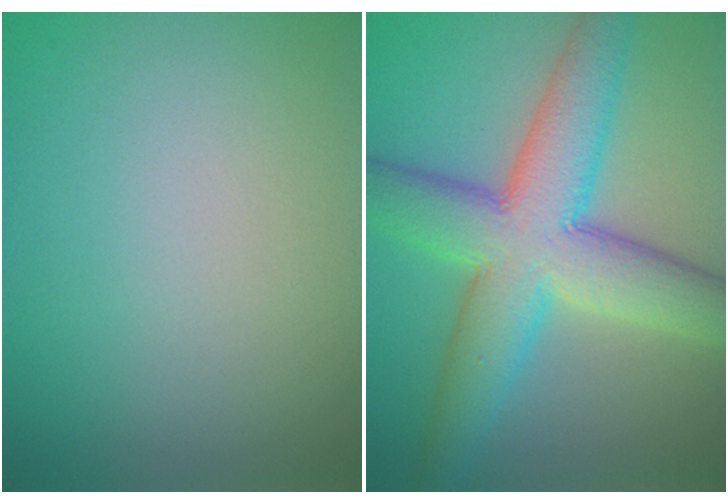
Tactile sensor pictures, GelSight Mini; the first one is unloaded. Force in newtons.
{"total": 10.2, "press": 10.2, "slide": 0.2}